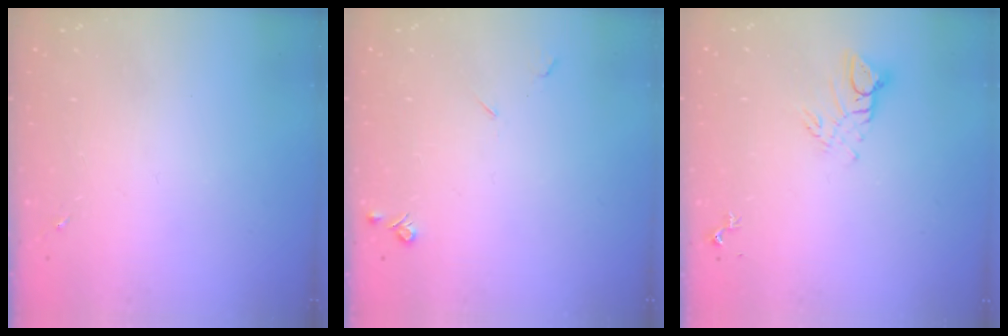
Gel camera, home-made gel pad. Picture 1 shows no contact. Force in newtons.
{"total": 4.0, "press": 3.9, "slide": 0.7}
{"total": 6.8, "press": 6.8, "slide": 0.5}